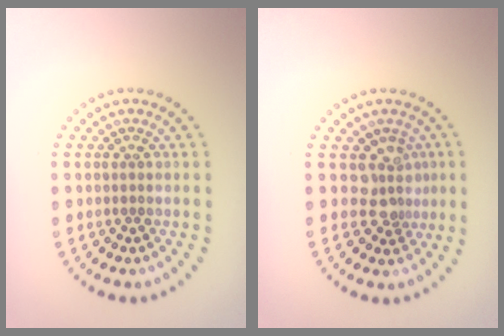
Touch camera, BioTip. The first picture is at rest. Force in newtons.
{"total": 2.6, "press": 1.8, "slide": 1.8}